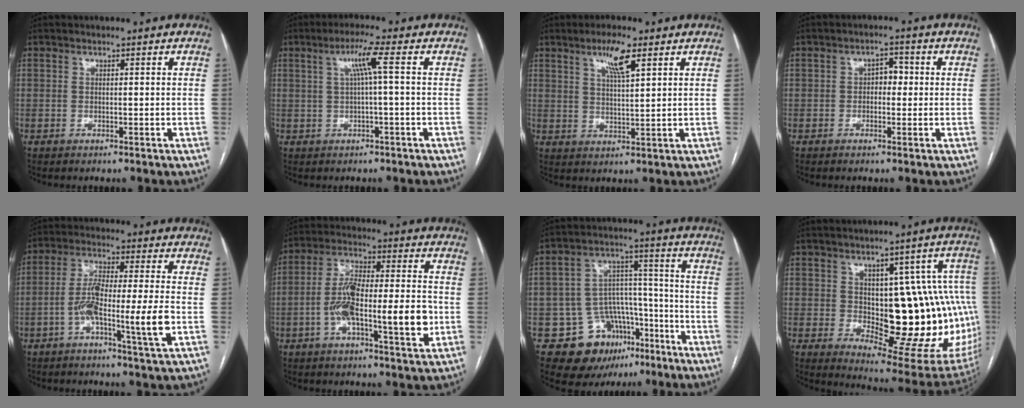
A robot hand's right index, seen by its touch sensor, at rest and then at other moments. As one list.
[{"total": 4.5, "force": [0.8, -0.8, 4.3], "torque": [-0.081, 0.012, 0.020]}, {"total": 5.9, "force": [3.3, 0.8, 4.8], "torque": [-0.088, 0.000, 0.059]}, {"total": 2.8, "force": [0.0, 1.7, 2.2], "torque": [-0.027, 0.015, -0.003]}, {"total": 10.4, "force": [-3.1, -0.2, 9.9], "torque": [-0.187, -0.001, -0.061]}, {"total": 13.7, "force": [-3.0, 3.0, 13.0], "torque": [-0.228, 0.015, -0.051]}, {"total": 13.5, "force": [-7.5, 10.0, 5.1], "torque": [-0.066, 0.063, -0.103]}, {"total": 23.9, "force": [-1.2, 9.4, 21.9], "torque": [-0.207, 0.028, 0.012]}]